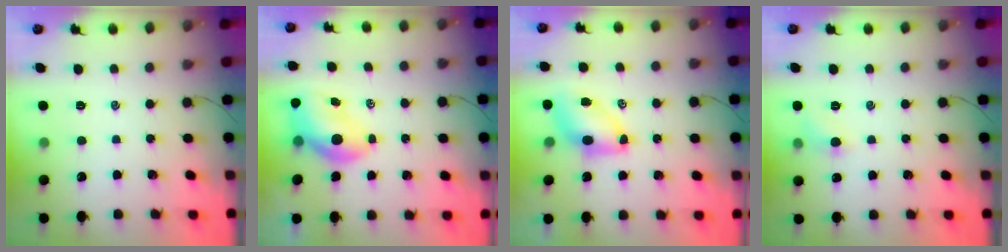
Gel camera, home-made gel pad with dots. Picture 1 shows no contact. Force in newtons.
{"total": 7.9, "press": 7.8, "slide": 1.4}
{"total": 7.5, "press": 7.4, "slide": 1.4}
{"total": 5.7, "press": 5.4, "slide": 1.8}